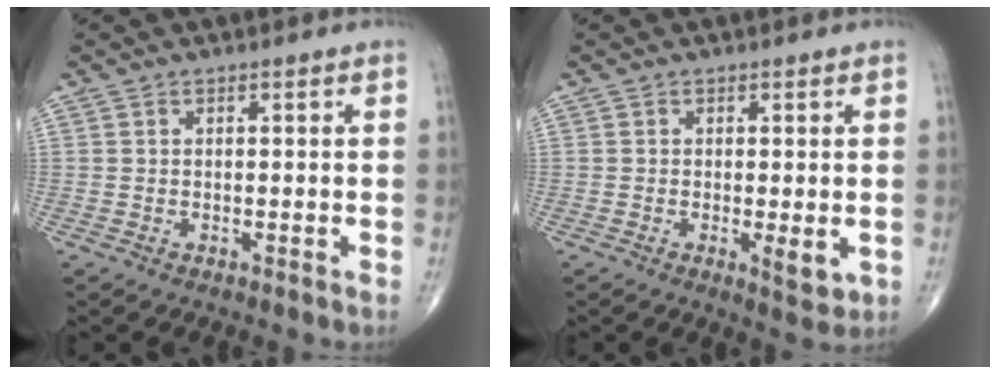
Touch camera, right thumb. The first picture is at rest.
{"total": 3.3, "force": [-0.4, 1.0, 3.1], "torque": [-0.046, -0.011, -0.006]}